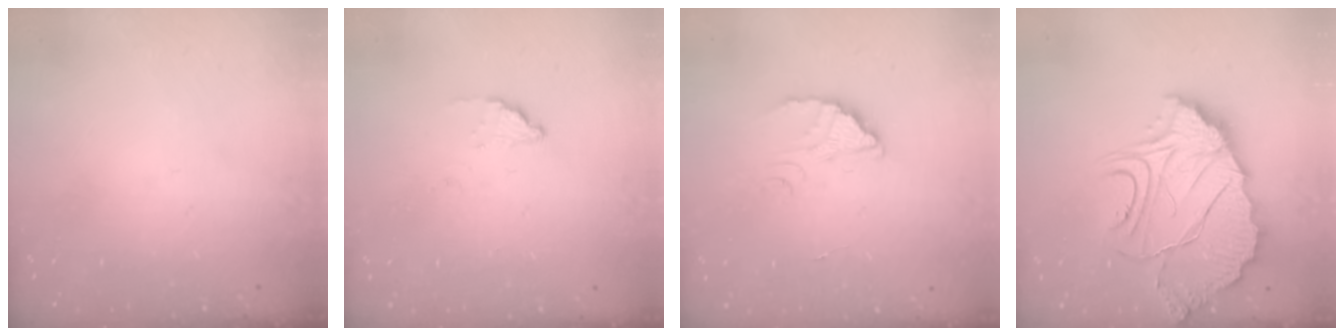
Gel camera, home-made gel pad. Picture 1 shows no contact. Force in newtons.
{"total": 2.2, "press": 2.2, "slide": 0.2}
{"total": 2.4, "press": 2.4, "slide": 0.1}
{"total": 14.1, "press": 14.0, "slide": 1.2}